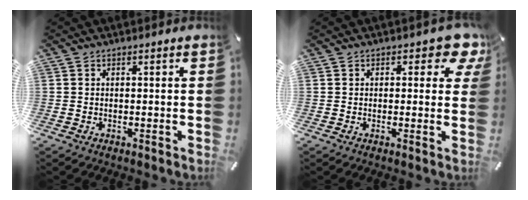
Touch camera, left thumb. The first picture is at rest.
{"total": 5.0, "force": [2.4, 2.7, 3.4], "torque": [-0.035, -0.006, 0.033]}